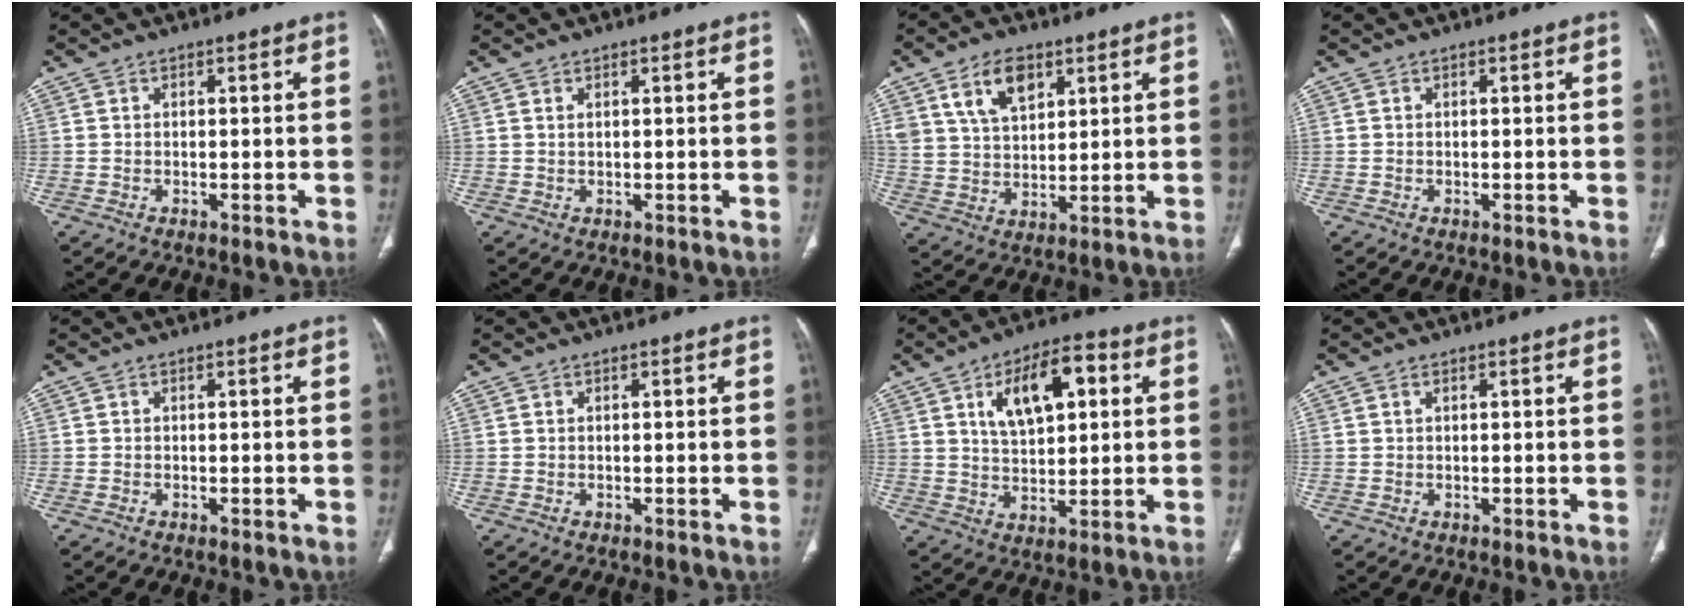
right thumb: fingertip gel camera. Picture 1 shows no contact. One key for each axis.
{"total": 0.8, "fx": 0.5, "fy": 0.2, "fz": 0.5, "tx": -0.013, "ty": 0.001, "tz": 0.012}
{"total": 10.0, "fx": 5.3, "fy": 5.9, "fz": 6.2, "tx": -0.096, "ty": -0.021, "tz": 0.106}
{"total": 0.0}
{"total": 0.0}
{"total": 0.0}
{"total": 12.8, "fx": 4.3, "fy": 6.3, "fz": 10.3, "tx": -0.145, "ty": 0.001, "tz": 0.069}
{"total": 0.6, "fx": 0.4, "fy": 0.3, "fz": 0.4, "tx": -0.009, "ty": 0.002, "tz": 0.009}